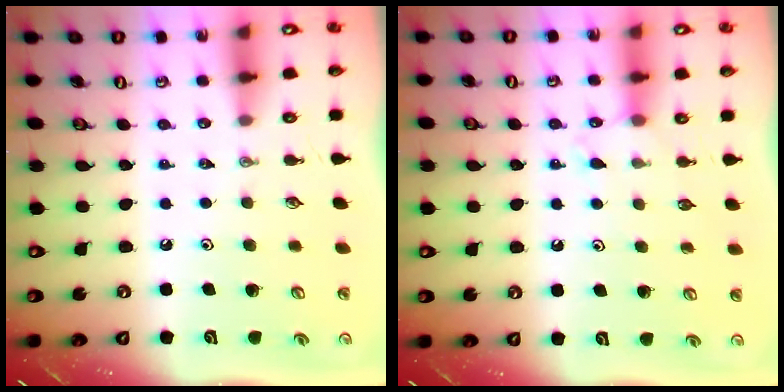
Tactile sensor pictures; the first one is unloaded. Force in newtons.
{"total": 5.5, "press": 5.5, "slide": 0.5}